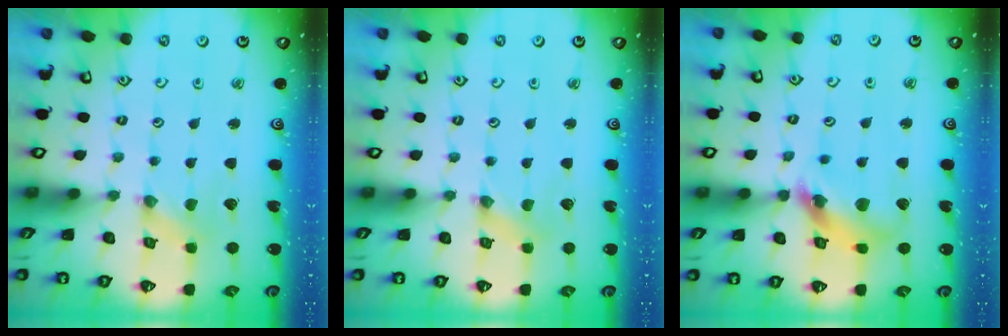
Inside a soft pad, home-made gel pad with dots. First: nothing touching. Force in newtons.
{"total": 0.8, "press": 0.8, "slide": 0.0}
{"total": 11.7, "press": 11.6, "slide": 1.5}